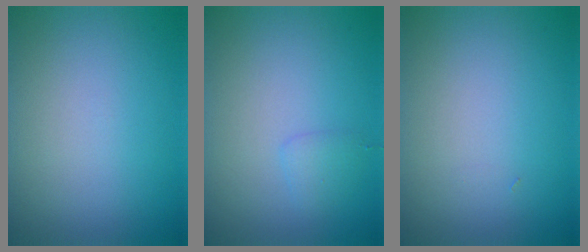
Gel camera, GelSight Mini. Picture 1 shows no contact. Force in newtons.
{"total": 1.1, "press": 1.1, "slide": 0.1}
{"total": 0.0}